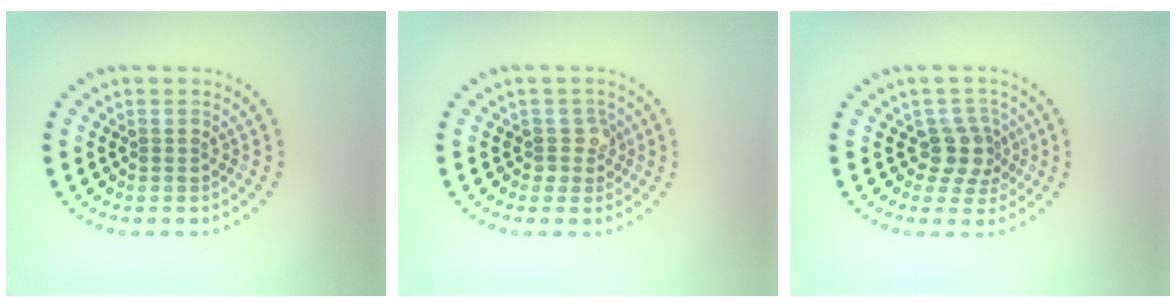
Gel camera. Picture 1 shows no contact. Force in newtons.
{"total": 1.7, "press": 1.4, "slide": 0.9}
{"total": 2.7, "press": 2.1, "slide": 1.7}